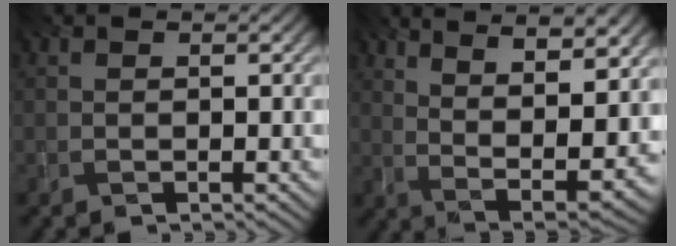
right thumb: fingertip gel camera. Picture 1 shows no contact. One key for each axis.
{"total": 14.1, "fx": 7.0, "fy": 4.8, "fz": 11.3, "tx": -0.188, "ty": 0.020, "tz": 0.108}